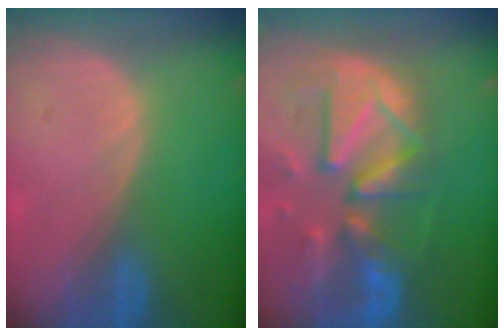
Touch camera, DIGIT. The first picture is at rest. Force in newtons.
{"total": 13.0, "press": 11.3, "slide": 6.4}